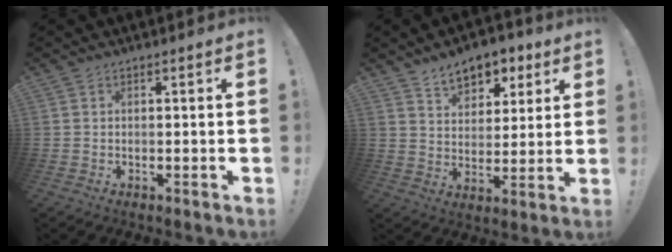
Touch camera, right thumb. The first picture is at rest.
{"total": 9.6, "force": [6.5, 6.0, 3.7], "torque": [-0.041, -0.045, 0.120]}